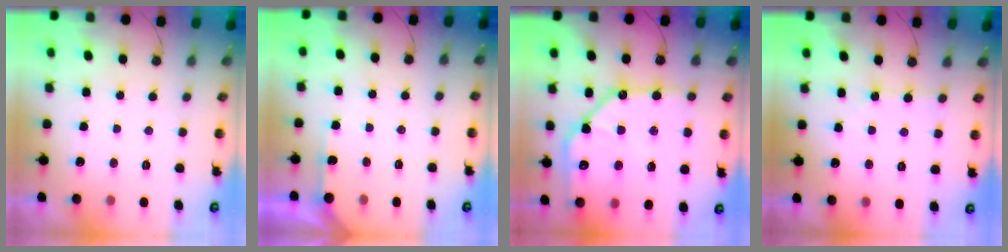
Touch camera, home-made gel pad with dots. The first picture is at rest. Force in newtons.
{"total": 4.3, "press": 4.3, "slide": 0.5}
{"total": 20.9, "press": 20.8, "slide": 2.3}
{"total": 1.6, "press": 1.6, "slide": 0.3}